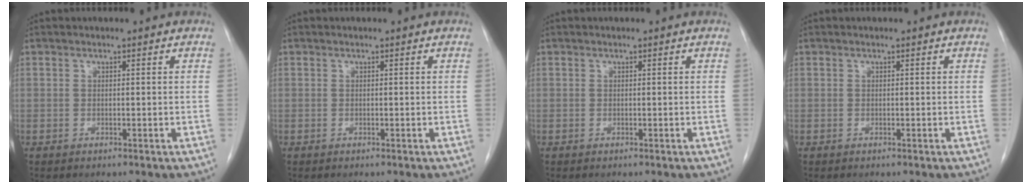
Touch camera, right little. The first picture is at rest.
{"total": 0.0}
{"total": 0.0}
{"total": 0.0}